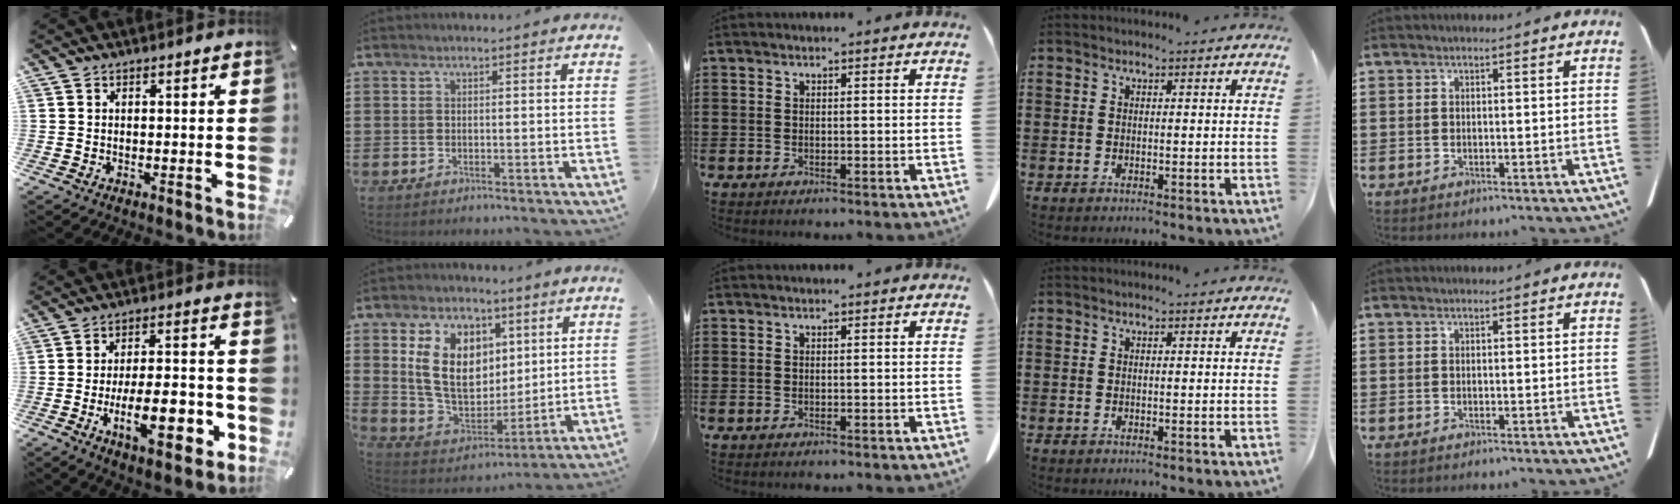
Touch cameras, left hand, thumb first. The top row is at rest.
{"thumb": {"total": 16.7, "force": [-5.1, 6.6, 14.5], "torque": [-0.214, 0.003, -0.077]}, "index": {"total": 12.0, "force": [4.2, 8.6, 7.2], "torque": [-0.178, -0.003, 0.079]}}